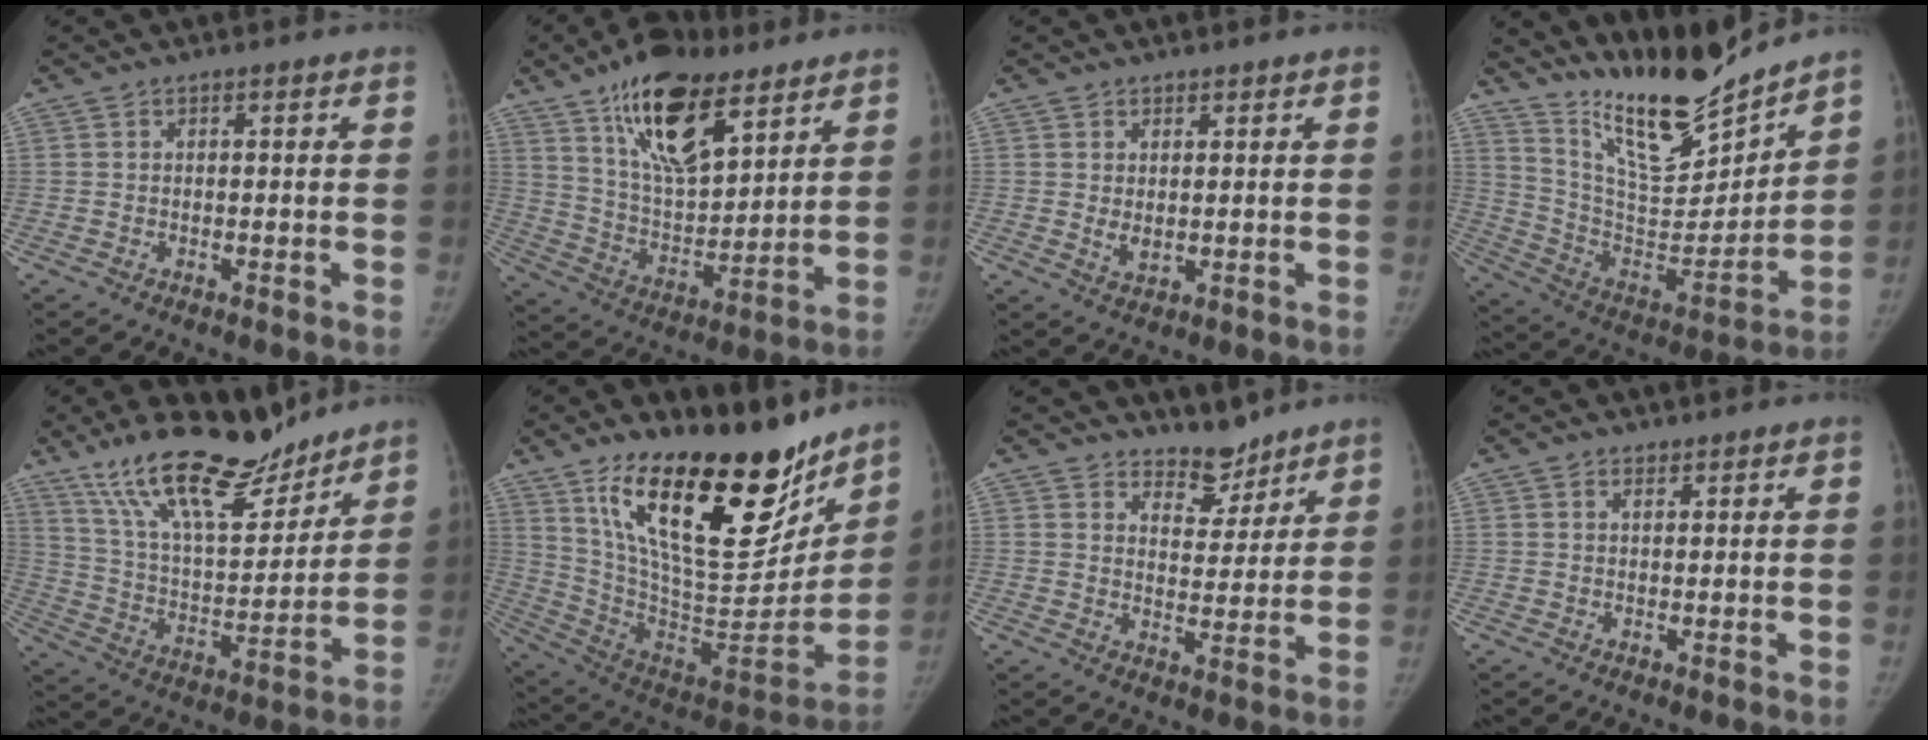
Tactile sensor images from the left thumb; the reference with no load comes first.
{"total": 19.3, "force": [11.4, 8.3, 13.2], "torque": [-0.193, -0.055, 0.206]}
{"total": 2.1, "force": [0.8, 1.3, 1.5], "torque": [-0.020, -0.014, 0.018]}
{"total": 20.1, "force": [17.7, 3.5, 8.8], "torque": [-0.104, -0.116, 0.314]}
{"total": 21.1, "force": [16.3, 7.1, 11.3], "torque": [-0.157, -0.084, 0.285]}
{"total": 31.3, "force": [19.7, 11.8, 21.3], "torque": [-0.299, -0.093, 0.333]}
{"total": 6.2, "force": [5.6, 2.7, 0.7], "torque": [0.020, -0.053, 0.095]}
{"total": 1.0, "force": [0.9, 0.5, 0.2], "torque": [0.004, -0.008, 0.011]}